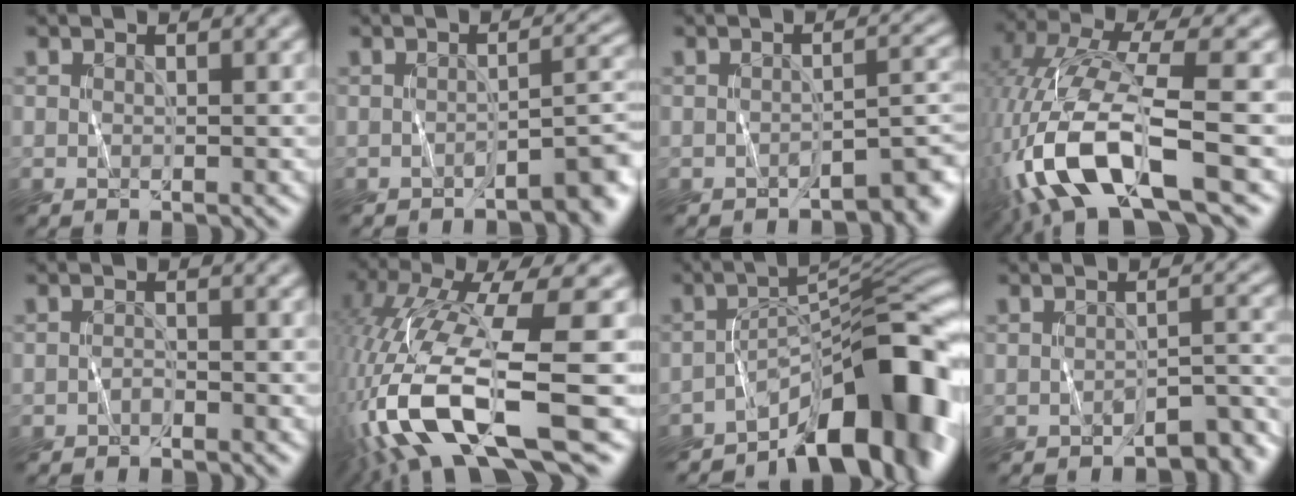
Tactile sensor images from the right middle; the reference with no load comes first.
{"total": 3.1, "force": [-2.5, 0.6, 1.8], "torque": [-0.017, 0.012, -0.037]}
{"total": 2.6, "force": [-2.3, 0.8, 1.1], "torque": [-0.005, 0.006, -0.034]}
{"total": 10.7, "force": [-5.5, 2.8, 8.7], "torque": [-0.185, 0.009, -0.105]}
{"total": 1.1, "force": [-0.8, -0.5, -0.5], "torque": [0.004, 0.003, -0.015]}
{"total": 13.8, "force": [-4.5, 3.1, 12.7], "torque": [-0.274, -0.001, -0.067]}
{"total": 11.4, "force": [-7.5, 4.2, 7.6], "torque": [-0.081, 0.020, -0.131]}
{"total": 3.4, "force": [-2.9, 1.1, 1.2], "torque": [-0.003, 0.004, -0.045]}